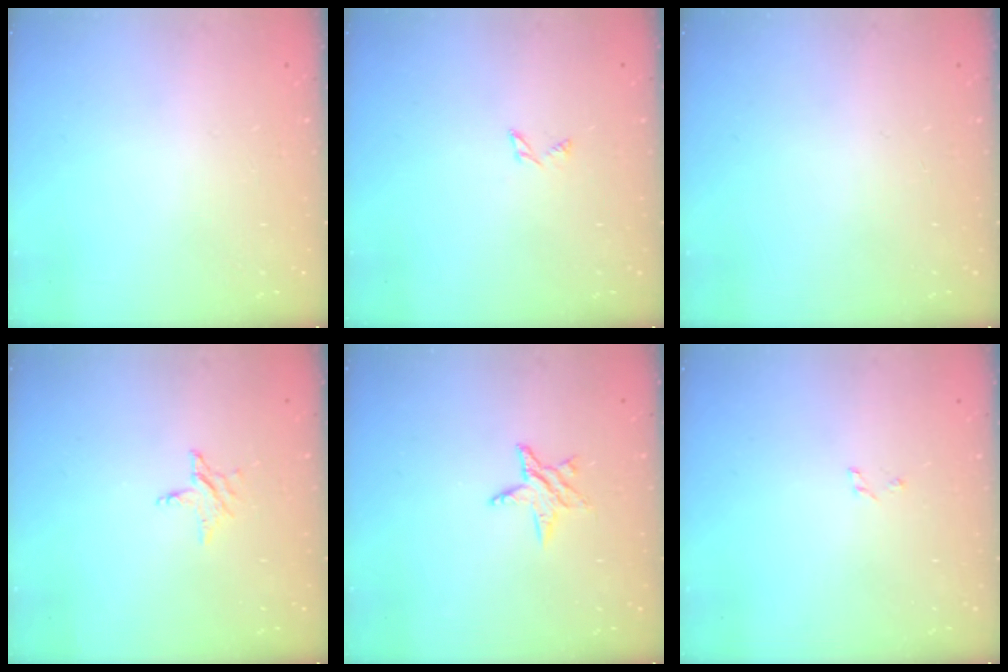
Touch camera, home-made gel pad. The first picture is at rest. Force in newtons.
{"total": 1.8, "press": 1.7, "slide": 0.3}
{"total": 0.0}
{"total": 3.0, "press": 3.0, "slide": 0.3}
{"total": 5.0, "press": 4.9, "slide": 0.5}
{"total": 1.5, "press": 1.5, "slide": 0.2}